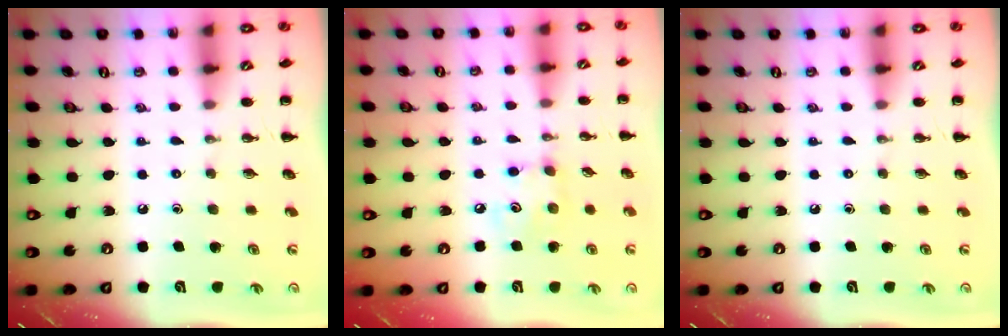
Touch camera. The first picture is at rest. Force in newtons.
{"total": 5.1, "press": 5.0, "slide": 0.7}
{"total": 0.0}